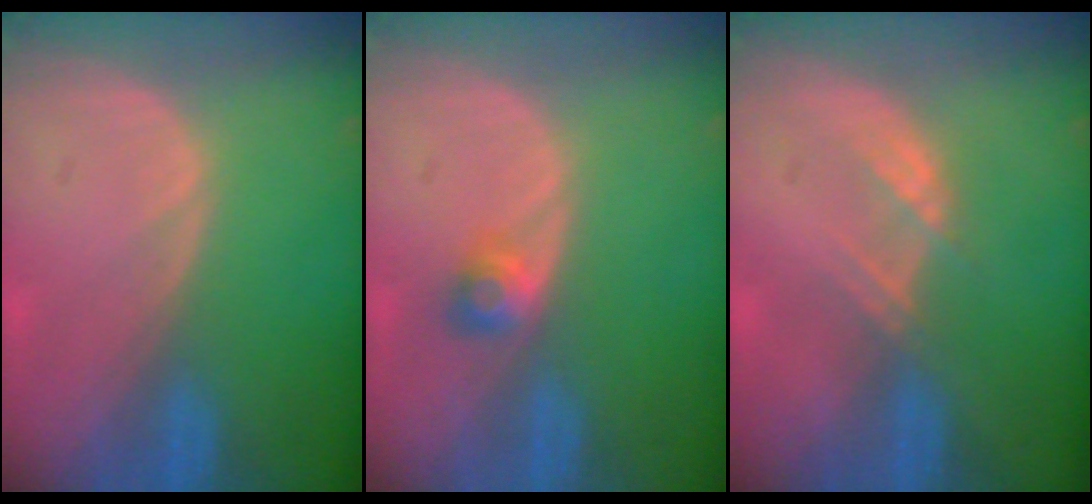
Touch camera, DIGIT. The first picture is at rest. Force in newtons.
{"total": 2.5, "press": 2.2, "slide": 1.2}
{"total": 2.3, "press": 2.3, "slide": 0.2}